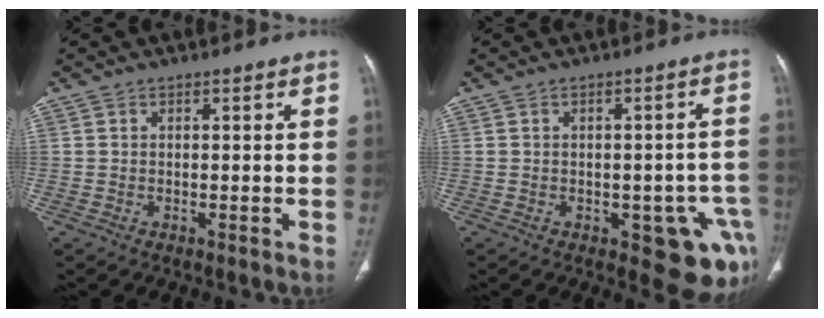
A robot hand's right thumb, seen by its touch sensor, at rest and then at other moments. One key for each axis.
{"total": 10.7, "fx": -4.2, "fy": 4.8, "fz": 8.6, "tx": -0.066, "ty": 0.016, "tz": -0.044}